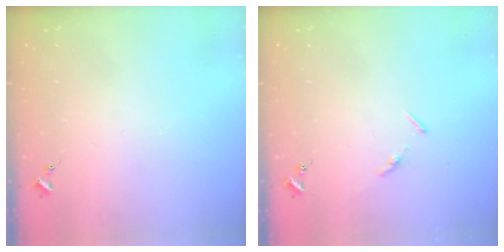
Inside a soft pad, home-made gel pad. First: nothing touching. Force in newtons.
{"total": 4.5, "press": 4.4, "slide": 0.5}